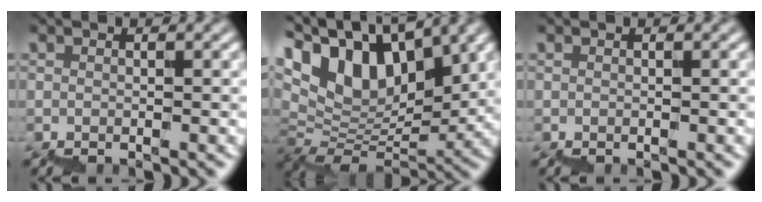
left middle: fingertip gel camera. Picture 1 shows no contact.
{"total": 11.0, "force": [8.2, 4.3, 5.8], "torque": [-0.114, 0.023, 0.150]}
{"total": 0.0}